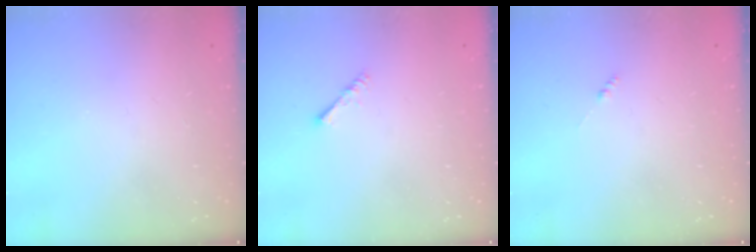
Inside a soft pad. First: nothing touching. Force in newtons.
{"total": 1.4, "press": 1.3, "slide": 0.3}
{"total": 0.0}